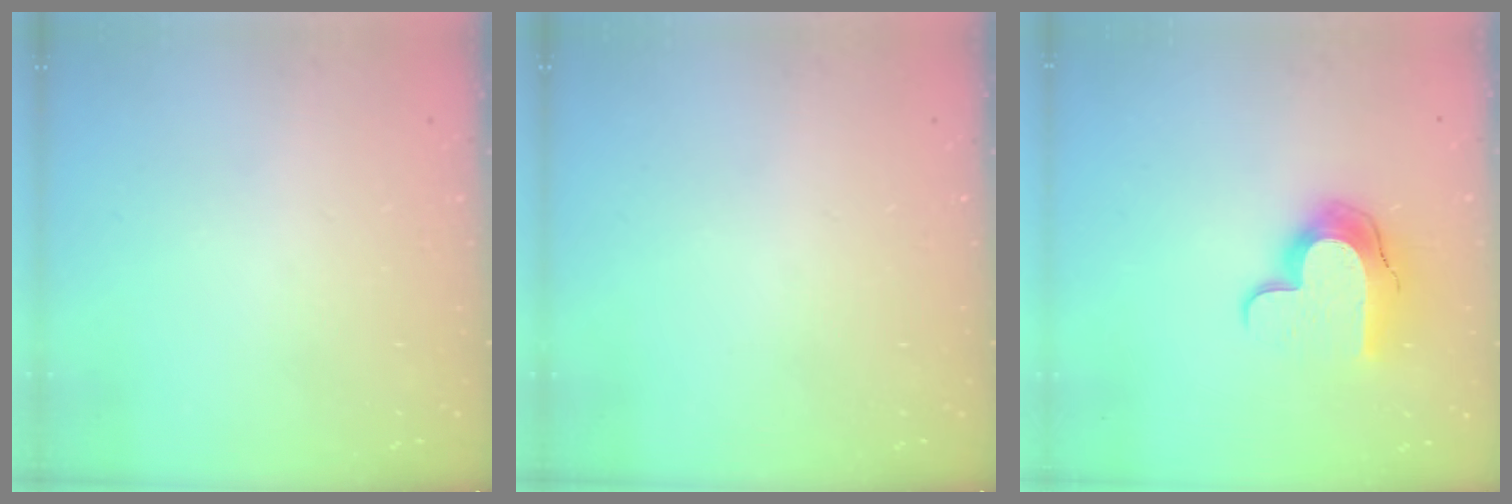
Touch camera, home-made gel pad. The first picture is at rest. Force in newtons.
{"total": 0.0}
{"total": 12.5, "press": 12.5, "slide": 0.7}